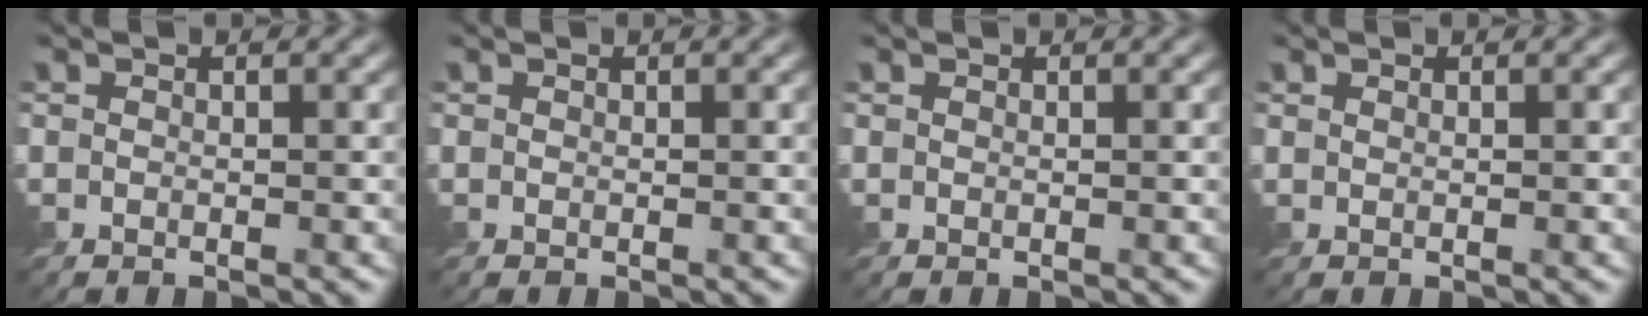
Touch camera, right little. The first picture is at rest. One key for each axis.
{"total": 0.0}
{"total": 0.0}
{"total": 0.6, "fx": 0.5, "fy": -0.1, "fz": -0.1, "tx": 0.003, "ty": 0.003, "tz": 0.012}